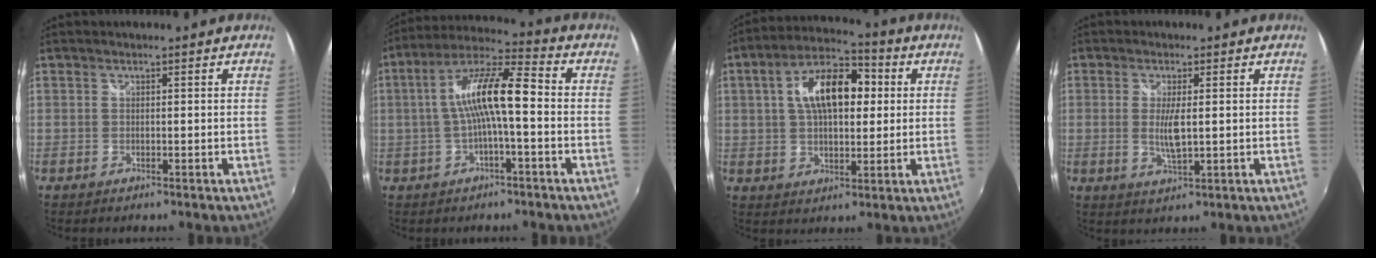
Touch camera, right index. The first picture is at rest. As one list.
[{"total": 11.4, "force": [-1.0, 2.2, 11.2], "torque": [-0.217, 0.024, -0.018]}, {"total": 13.7, "force": [2.7, 7.2, 11.3], "torque": [-0.195, 0.030, 0.037]}, {"total": 4.6, "force": [0.1, 1.2, 4.5], "torque": [-0.087, -0.009, 0.002]}]